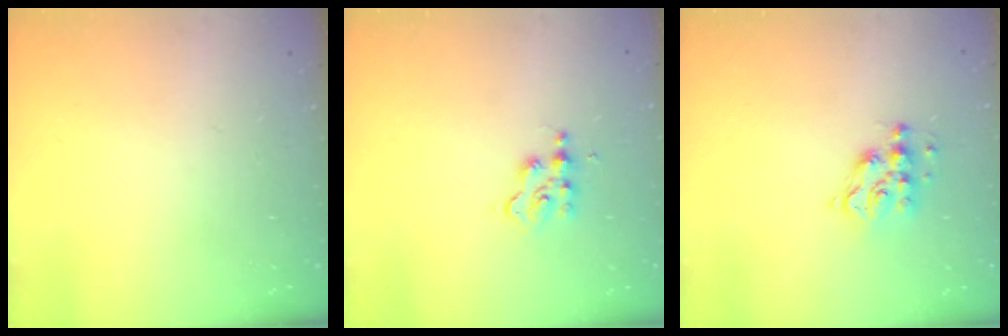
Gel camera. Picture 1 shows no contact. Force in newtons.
{"total": 2.7, "press": 2.6, "slide": 0.4}
{"total": 7.3, "press": 7.2, "slide": 0.9}